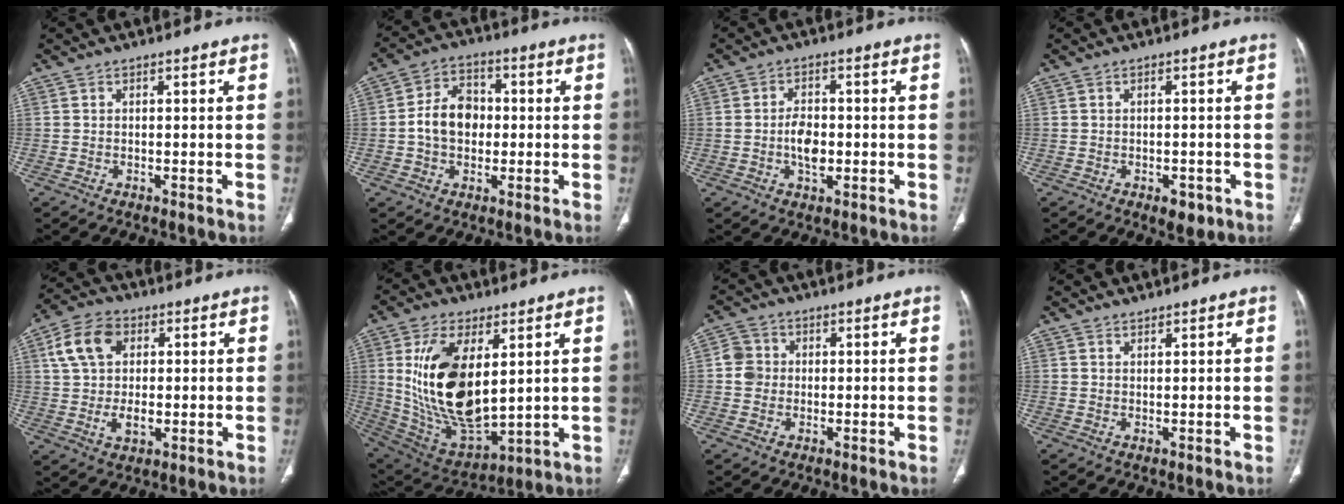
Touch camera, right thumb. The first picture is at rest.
{"total": 9.1, "force": [-0.4, 6.9, 5.9], "torque": [-0.082, 0.021, -0.014]}
{"total": 5.3, "force": [-0.8, 3.1, 4.2], "torque": [-0.066, 0.005, -0.014]}
{"total": 3.5, "force": [-1.6, 1.9, 2.5], "torque": [-0.021, 0.005, -0.014]}
{"total": 12.1, "force": [2.5, 8.3, 8.4], "torque": [-0.139, 0.002, 0.044]}
{"total": 20.7, "force": [4.5, 10.3, 17.3], "torque": [-0.321, -0.028, 0.103]}
{"total": 4.0, "force": [0.1, 3.7, 1.5], "torque": [-0.013, 0.006, -0.003]}
{"total": 1.0, "force": [1.0, 0.2, 0.1], "torque": [0.000, -0.009, 0.019]}